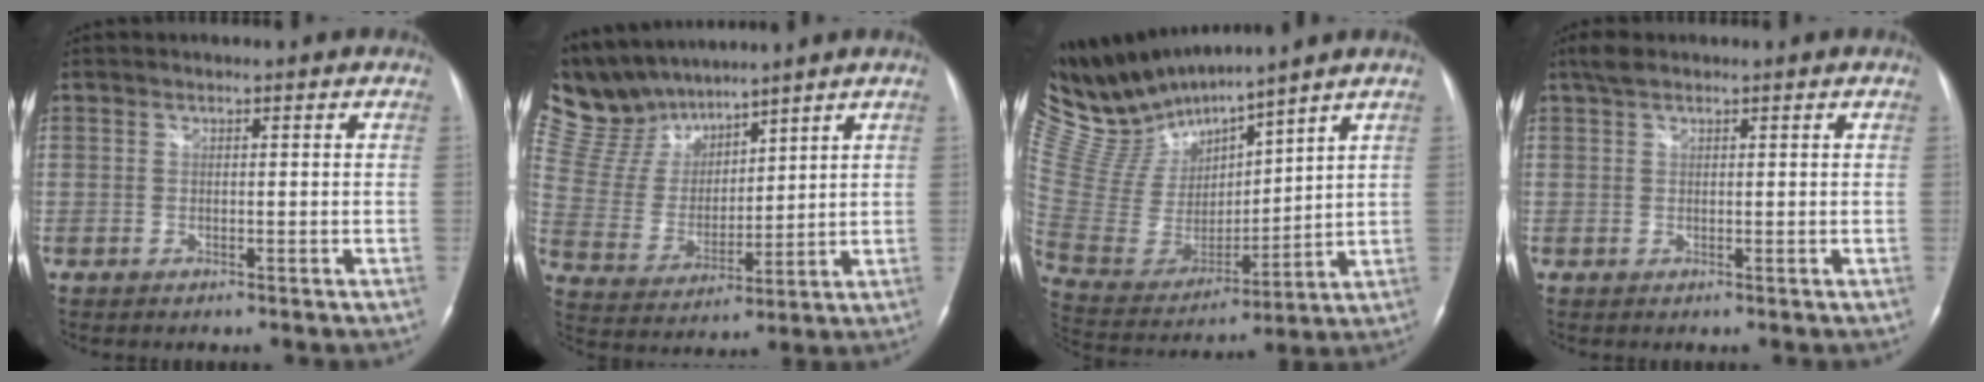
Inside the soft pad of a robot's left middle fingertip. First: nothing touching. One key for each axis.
{"total": 10.9, "fx": 10.2, "fy": 3.3, "fz": 2.3, "tx": -0.072, "ty": 0.021, "tz": 0.215}
{"total": 14.8, "fx": 14.1, "fy": 1.2, "fz": 4.4, "tx": -0.112, "ty": 0.001, "tz": 0.298}
{"total": 1.9, "fx": 1.4, "fy": 0.8, "fz": 1.0, "tx": -0.022, "ty": 0.017, "tz": 0.027}